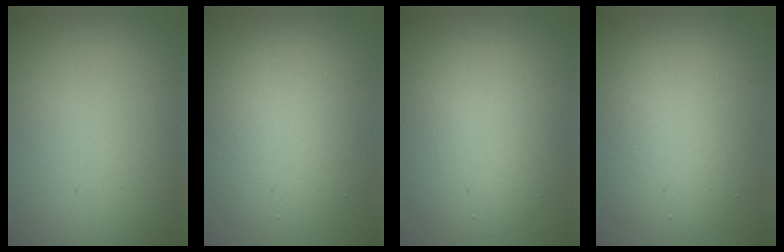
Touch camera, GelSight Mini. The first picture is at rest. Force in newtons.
{"total": 5.2, "press": 5.2, "slide": 0.2}
{"total": 6.0, "press": 6.0, "slide": 0.2}
{"total": 5.6, "press": 5.6, "slide": 0.2}